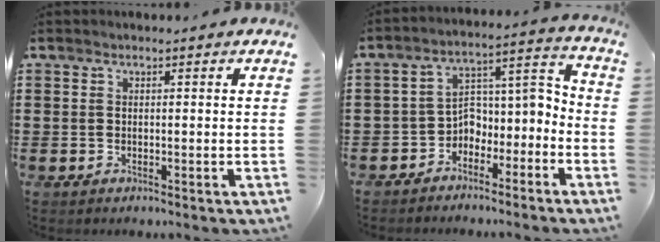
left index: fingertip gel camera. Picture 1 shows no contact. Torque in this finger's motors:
{"motor_torque": [-0.03, 0.18, 0.19, 0.03]}